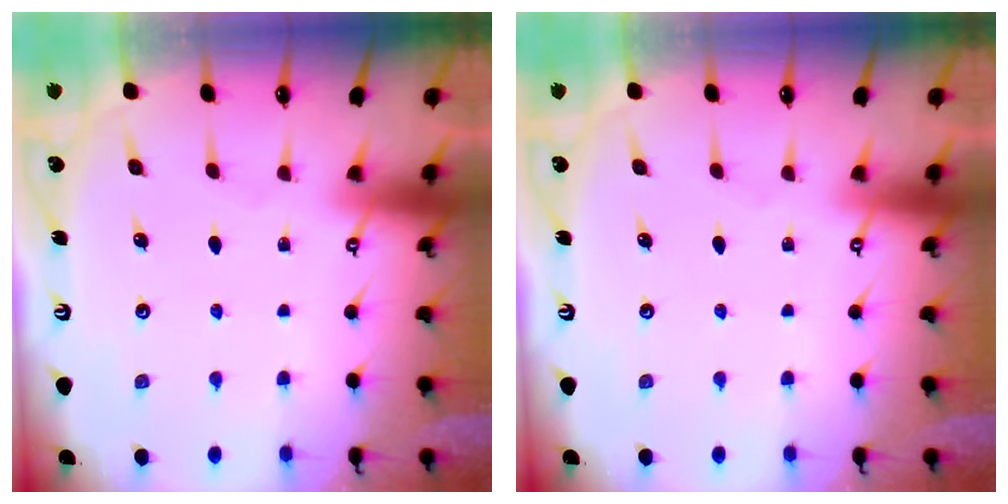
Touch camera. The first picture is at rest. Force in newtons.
{"total": 0.0}